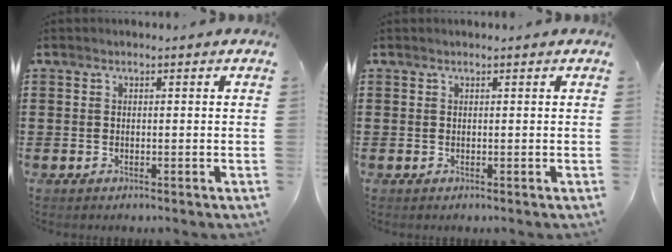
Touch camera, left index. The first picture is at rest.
{"total": 0.0}